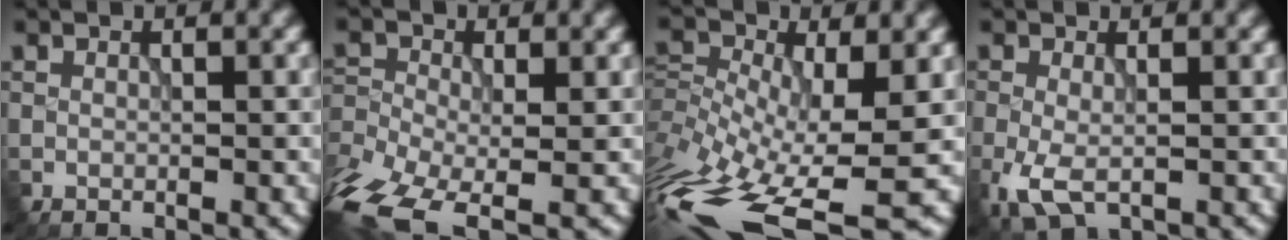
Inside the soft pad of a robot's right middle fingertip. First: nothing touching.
{"total": 9.2, "force": [-5.3, 4.2, 6.2], "torque": [-0.131, -0.021, -0.109]}
{"total": 13.6, "force": [-5.7, 5.1, 11.2], "torque": [-0.238, -0.012, -0.085]}
{"total": 3.4, "force": [-1.0, 1.7, 2.8], "torque": [-0.070, -0.012, -0.019]}